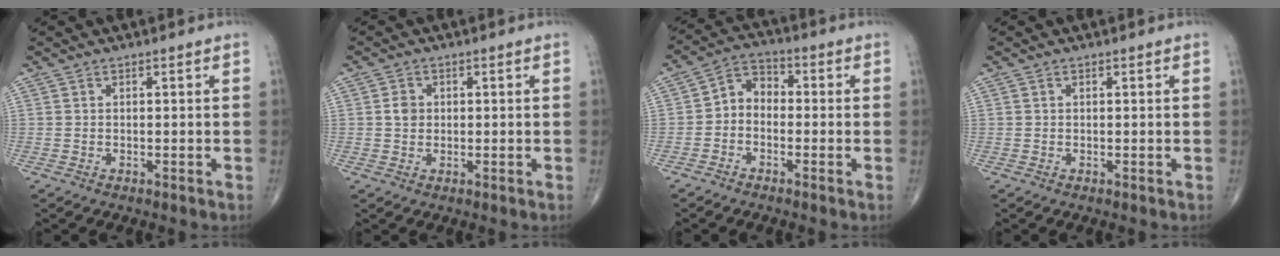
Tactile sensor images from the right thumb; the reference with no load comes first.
{"total": 2.5, "force": [0.2, 2.2, 1.3], "torque": [-0.013, 0.003, 0.003]}
{"total": 5.6, "force": [-1.1, 4.4, 3.4], "torque": [-0.031, 0.028, -0.041]}
{"total": 0.0}